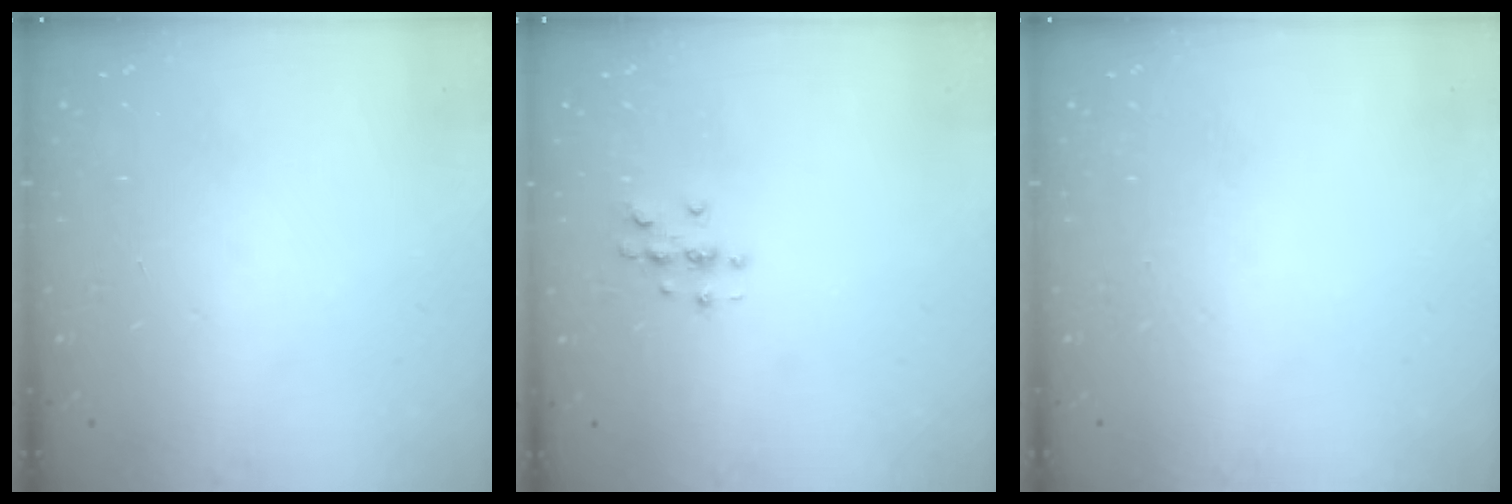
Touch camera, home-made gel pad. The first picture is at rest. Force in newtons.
{"total": 3.0, "press": 3.0, "slide": 0.3}
{"total": 0.0}